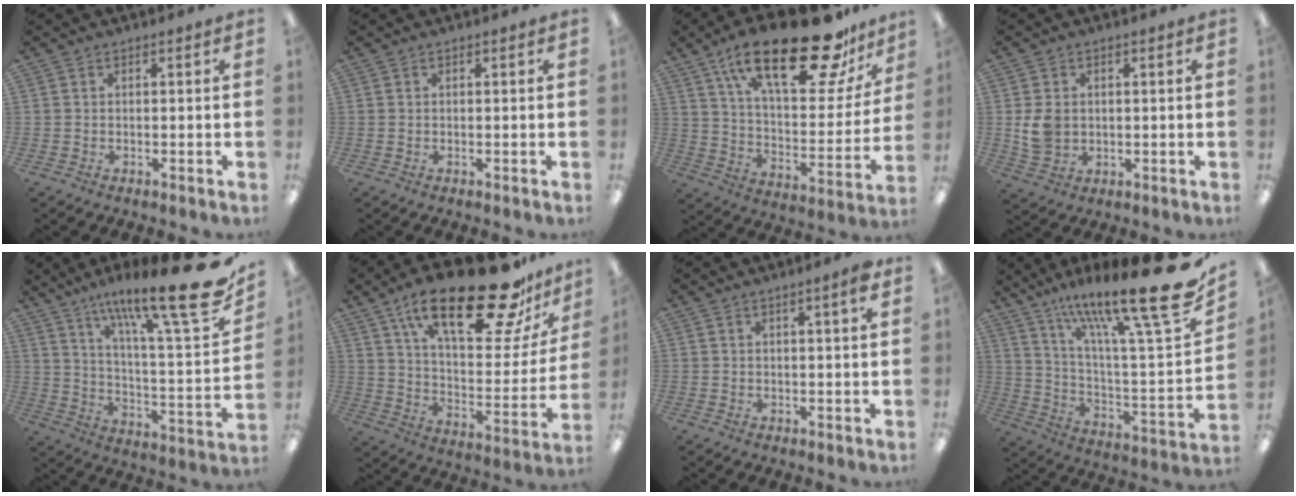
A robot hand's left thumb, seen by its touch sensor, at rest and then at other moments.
{"total": 0.0}
{"total": 28.0, "force": [18.7, 9.3, 18.7], "torque": [-0.293, -0.111, 0.306]}
{"total": 6.3, "force": [0.6, 5.3, 3.3], "torque": [-0.062, 0.003, 0.011]}
{"total": 23.0, "force": [16.0, 3.7, 16.1], "torque": [-0.231, -0.117, 0.250]}
{"total": 28.0, "force": [18.5, 9.2, 18.8], "torque": [-0.288, -0.115, 0.300]}
{"total": 2.6, "force": [1.5, 0.2, 2.1], "torque": [-0.036, -0.001, 0.023]}
{"total": 25.5, "force": [17.5, 3.3, 18.3], "torque": [-0.276, -0.124, 0.276]}